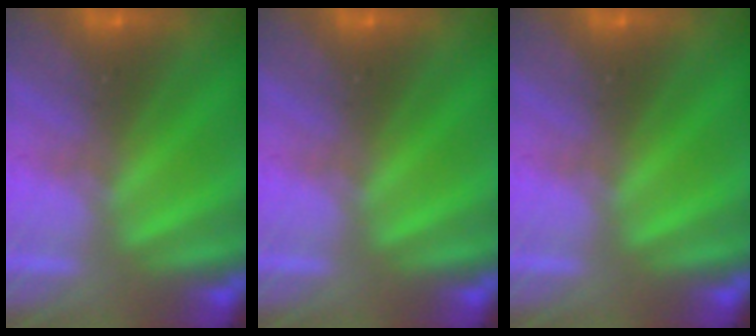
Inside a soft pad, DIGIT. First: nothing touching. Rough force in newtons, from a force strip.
{"total": 0.0}
{"total": 0.0}